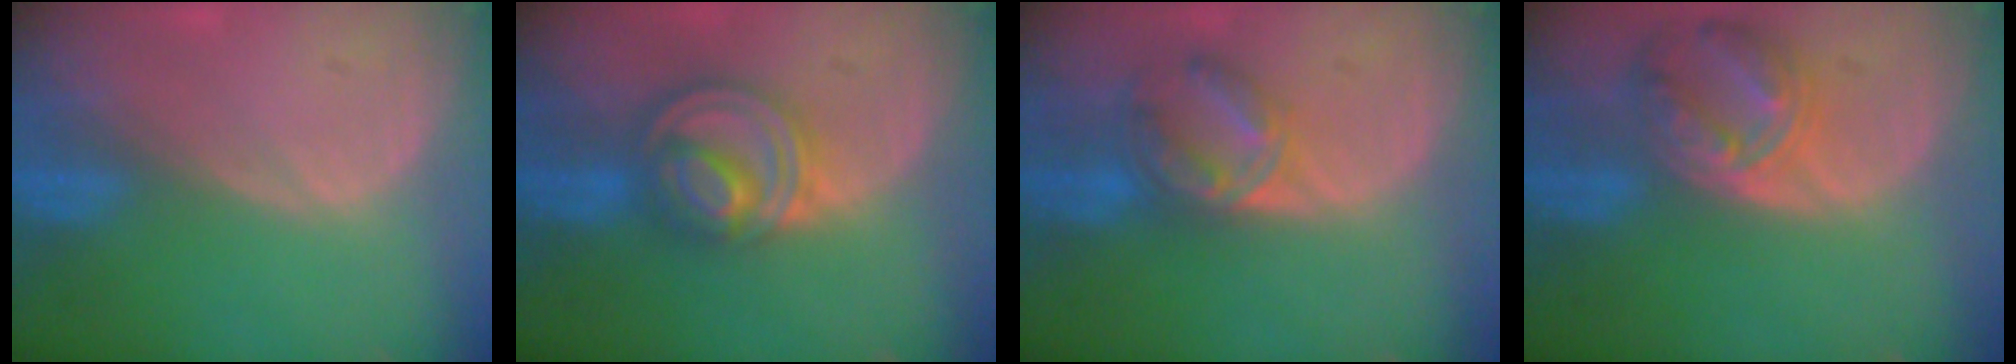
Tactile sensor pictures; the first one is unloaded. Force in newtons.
{"total": 8.0, "press": 6.9, "slide": 3.9}
{"total": 7.1, "press": 5.9, "slide": 4.0}
{"total": 8.3, "press": 7.2, "slide": 4.0}